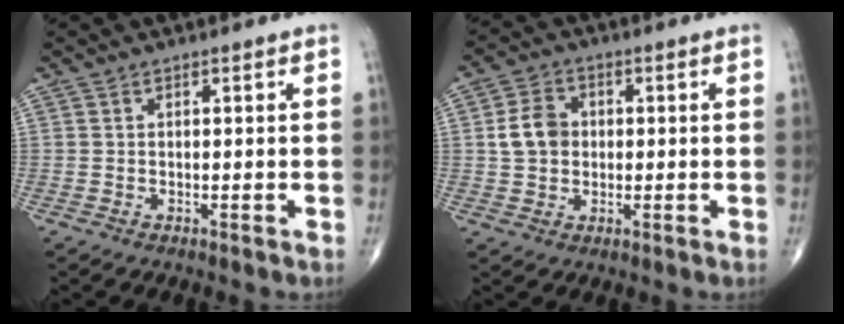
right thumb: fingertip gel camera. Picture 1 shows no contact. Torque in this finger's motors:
{"motor_torque": [-0.50, 0.52, 0.67, 0.01, 0.07]}